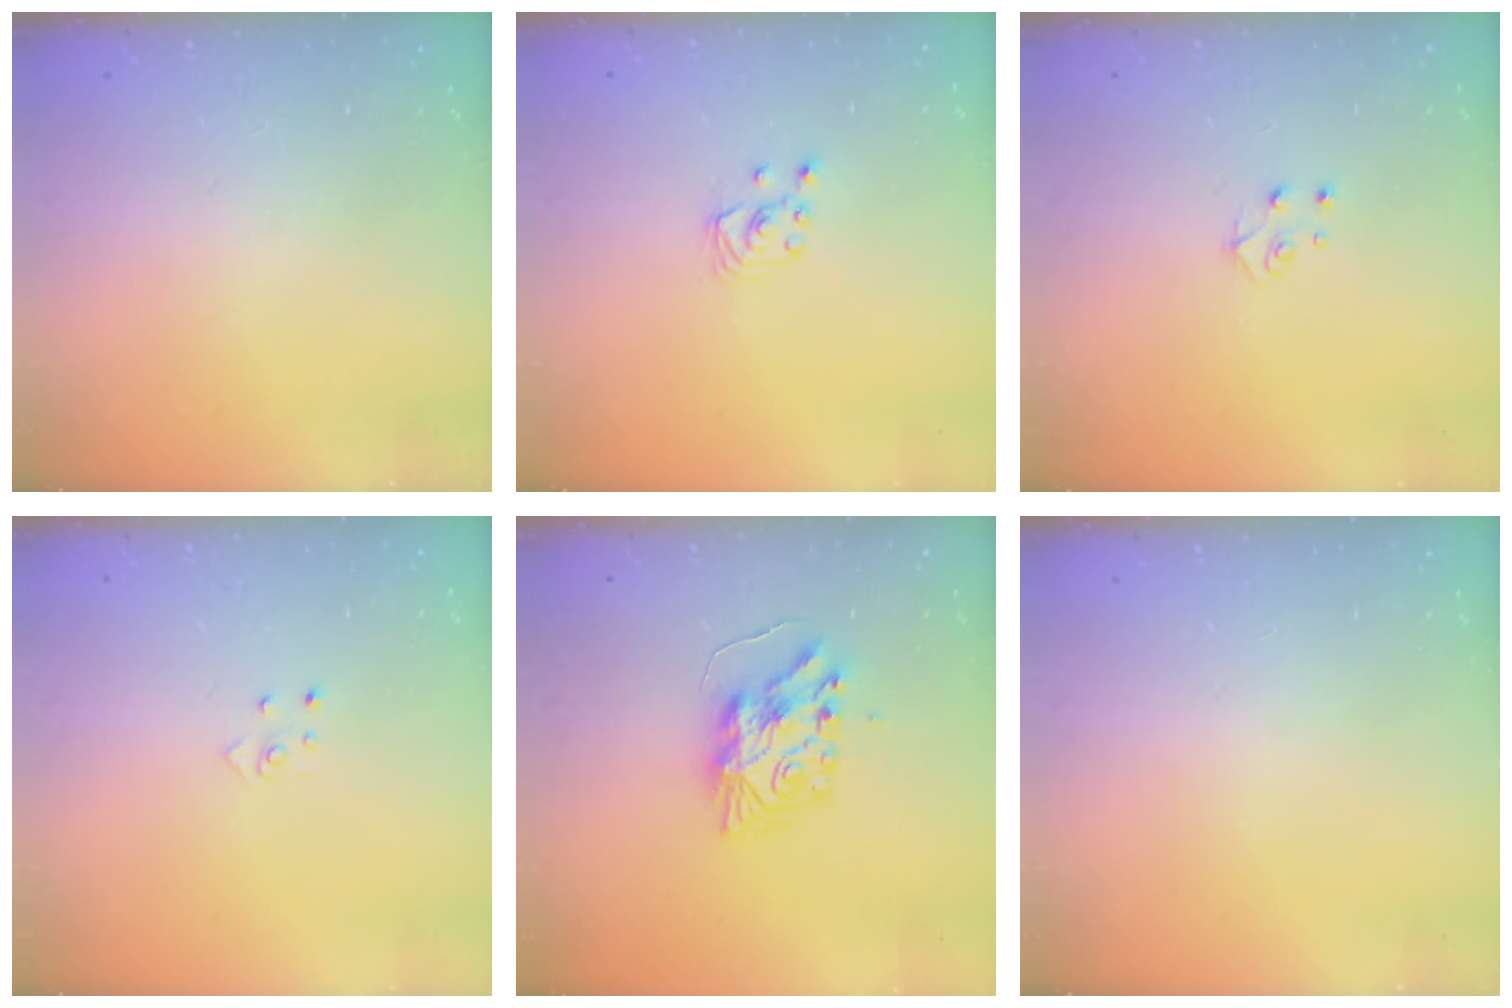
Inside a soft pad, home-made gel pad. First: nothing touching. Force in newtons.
{"total": 2.7, "press": 2.7, "slide": 0.3}
{"total": 4.5, "press": 4.4, "slide": 0.4}
{"total": 2.6, "press": 2.6, "slide": 0.3}
{"total": 9.3, "press": 9.3, "slide": 0.7}
{"total": 0.0}